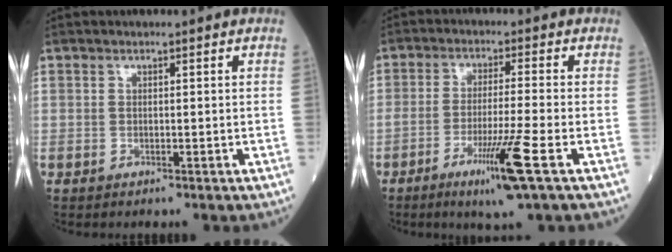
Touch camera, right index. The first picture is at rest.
{"total": 8.7, "force": [-4.2, -1.2, 7.5], "torque": [-0.135, -0.026, -0.078]}